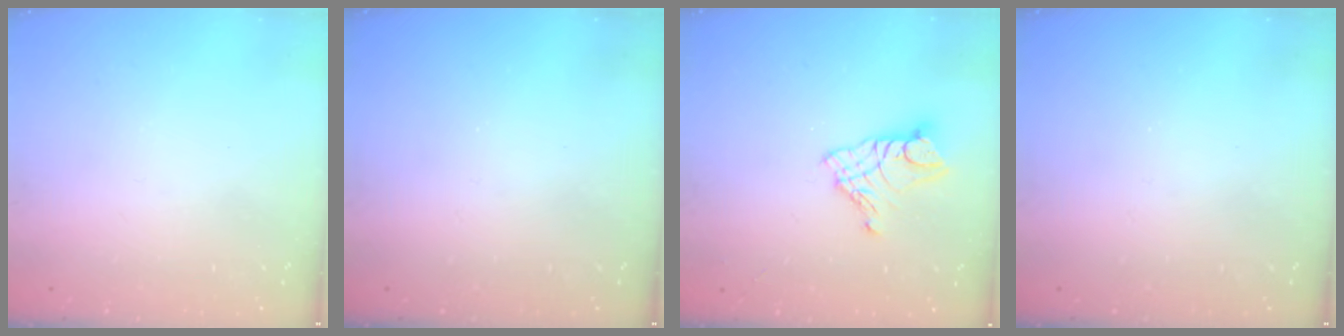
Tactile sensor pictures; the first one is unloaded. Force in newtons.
{"total": 0.0}
{"total": 9.2, "press": 9.2, "slide": 0.5}
{"total": 0.0}